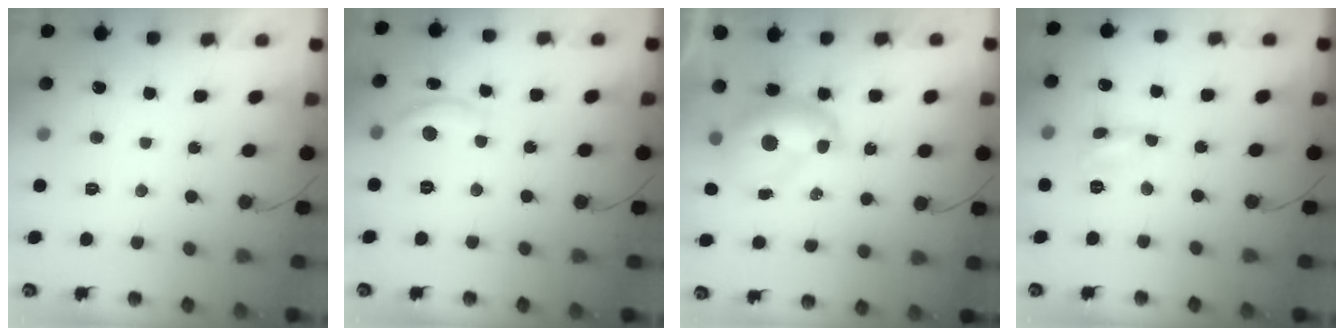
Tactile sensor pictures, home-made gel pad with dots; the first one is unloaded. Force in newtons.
{"total": 9.0, "press": 9.0, "slide": 0.6}
{"total": 8.3, "press": 8.3, "slide": 0.4}
{"total": 2.0, "press": 2.0, "slide": 0.2}